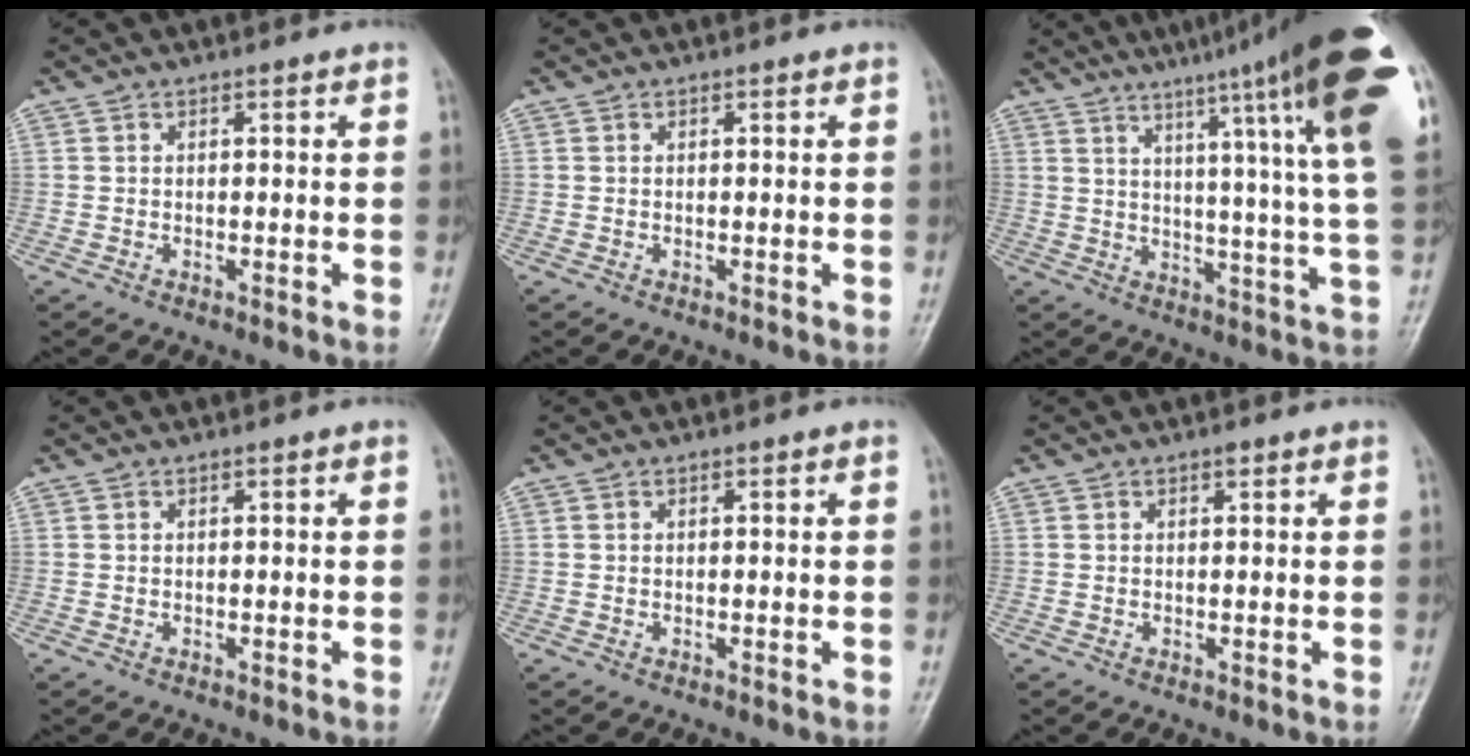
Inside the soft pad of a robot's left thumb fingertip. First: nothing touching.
{"total": 0.0}
{"total": 24.7, "force": [14.7, 1.4, 19.8], "torque": [-0.248, -0.061, 0.188]}
{"total": 0.0}
{"total": 0.0}
{"total": 0.8, "force": [0.5, 0.3, 0.5], "torque": [-0.006, -0.001, 0.005]}